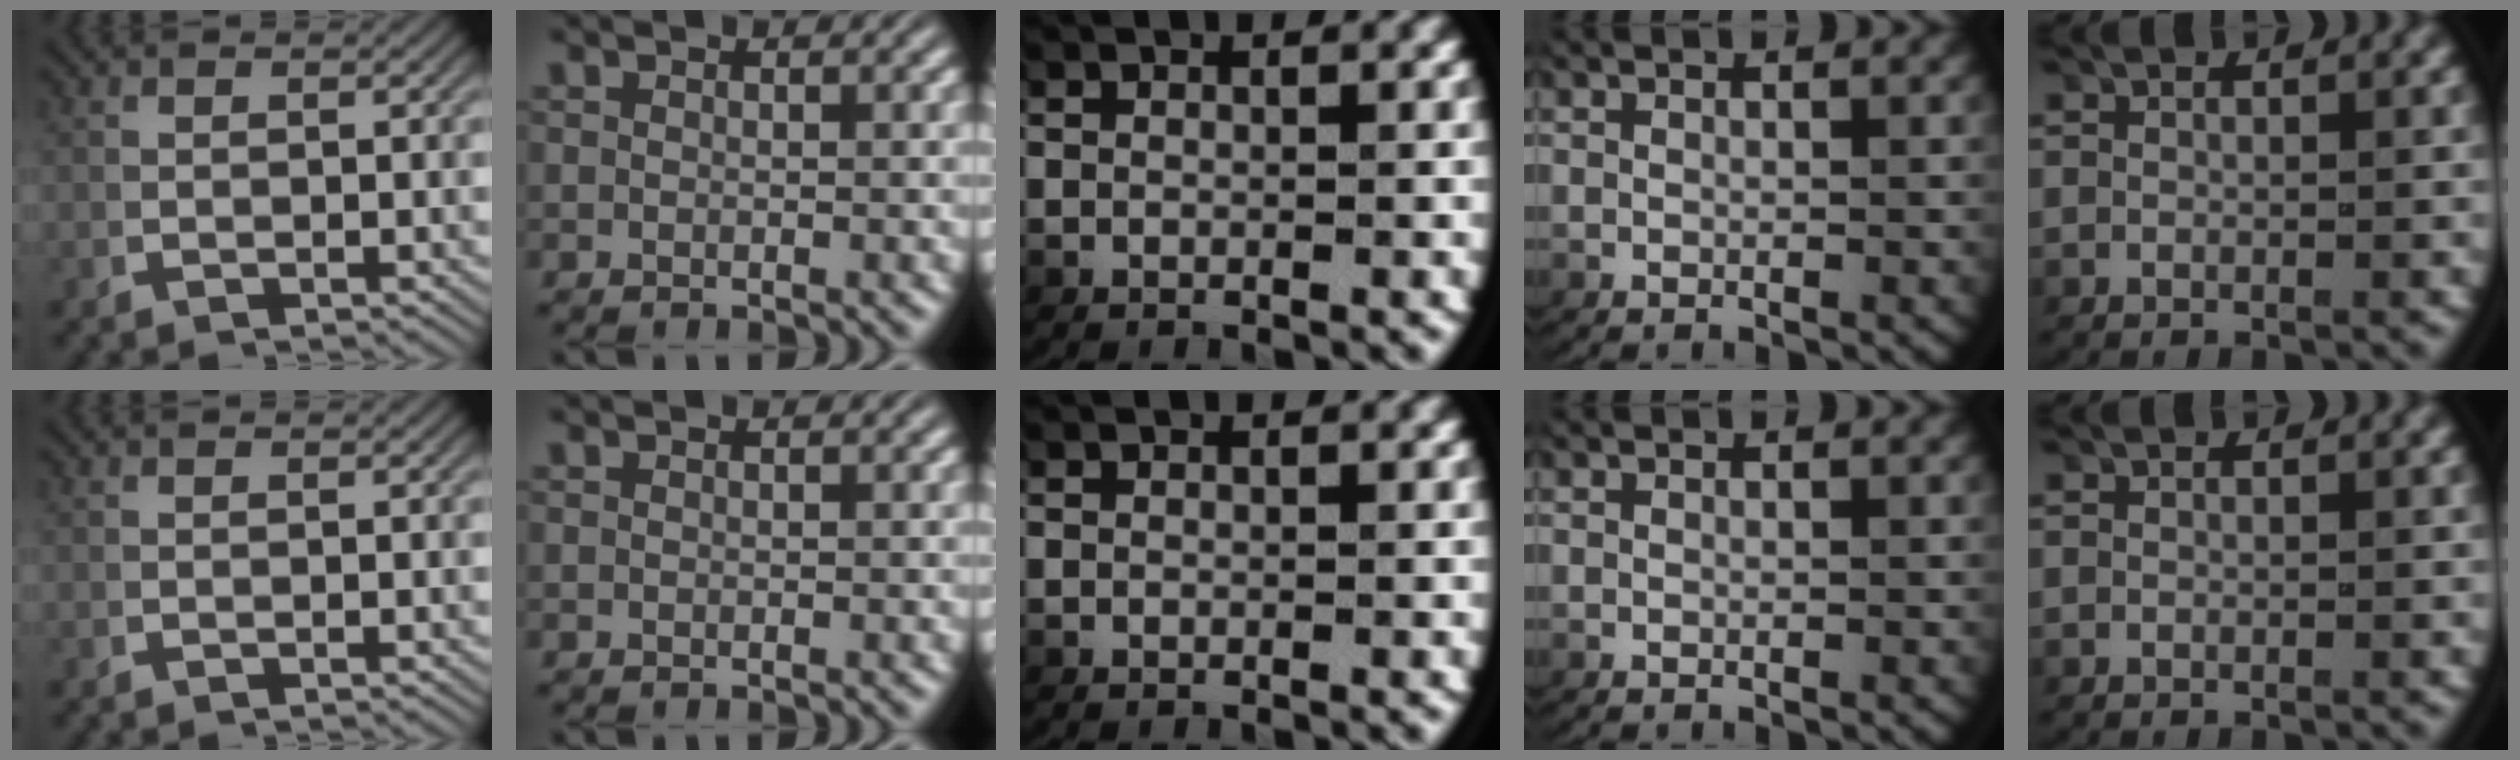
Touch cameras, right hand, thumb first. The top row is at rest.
{}